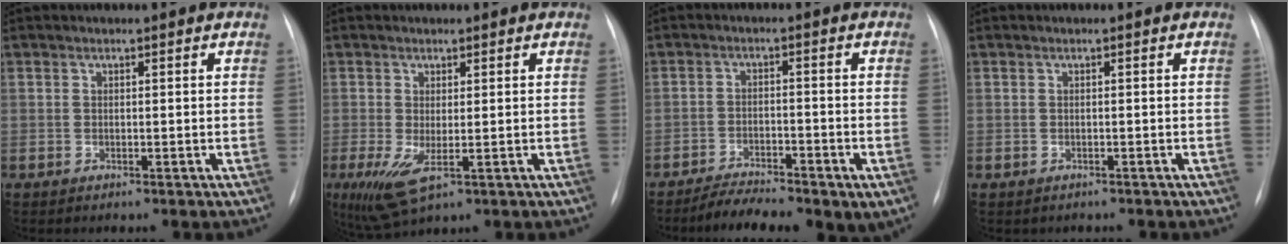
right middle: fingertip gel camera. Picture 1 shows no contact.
{"total": 5.6, "force": [-1.5, 1.8, 5.1], "torque": [-0.108, -0.021, -0.015]}
{"total": 9.0, "force": [-6.3, 2.8, 5.8], "torque": [-0.094, -0.001, -0.102]}
{"total": 0.9, "force": [-0.7, 0.6, 0.0], "torque": [-0.005, 0.001, -0.008]}